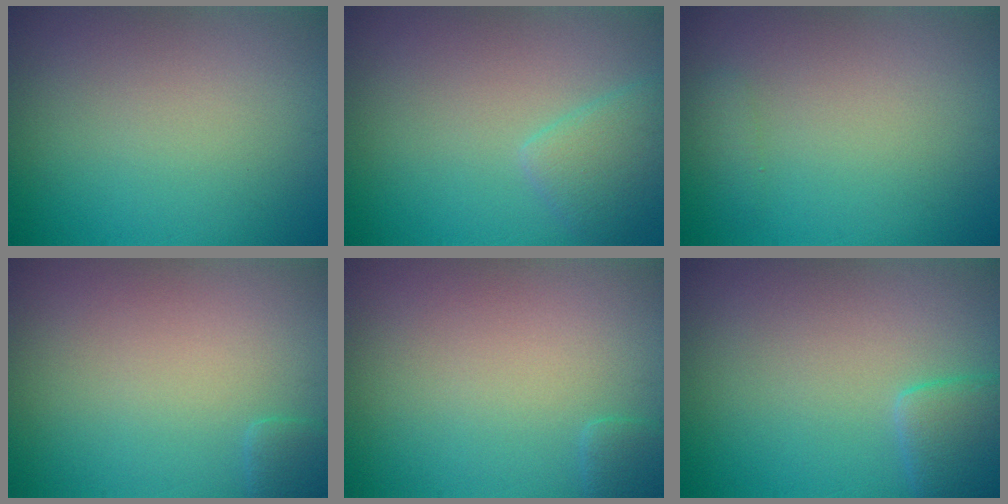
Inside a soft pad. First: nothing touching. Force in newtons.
{"total": 2.5, "press": 2.5, "slide": 0.2}
{"total": 0.8, "press": 0.8, "slide": 0.0}
{"total": 1.1, "press": 1.1, "slide": 0.2}
{"total": 1.1, "press": 1.1, "slide": 0.2}
{"total": 2.8, "press": 2.8, "slide": 0.2}